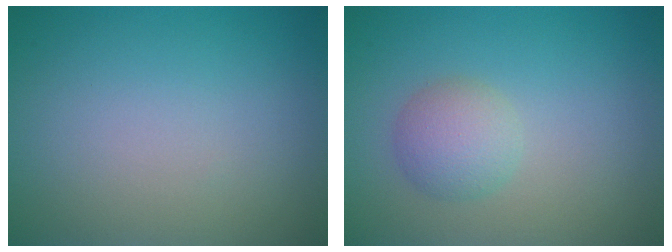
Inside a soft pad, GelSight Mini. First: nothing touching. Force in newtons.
{"total": 2.7, "press": 2.7, "slide": 0.0}